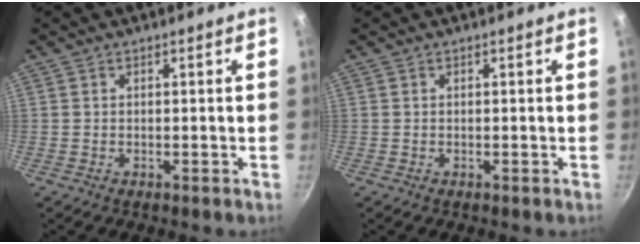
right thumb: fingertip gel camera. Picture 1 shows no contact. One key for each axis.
{"total": 0.0}